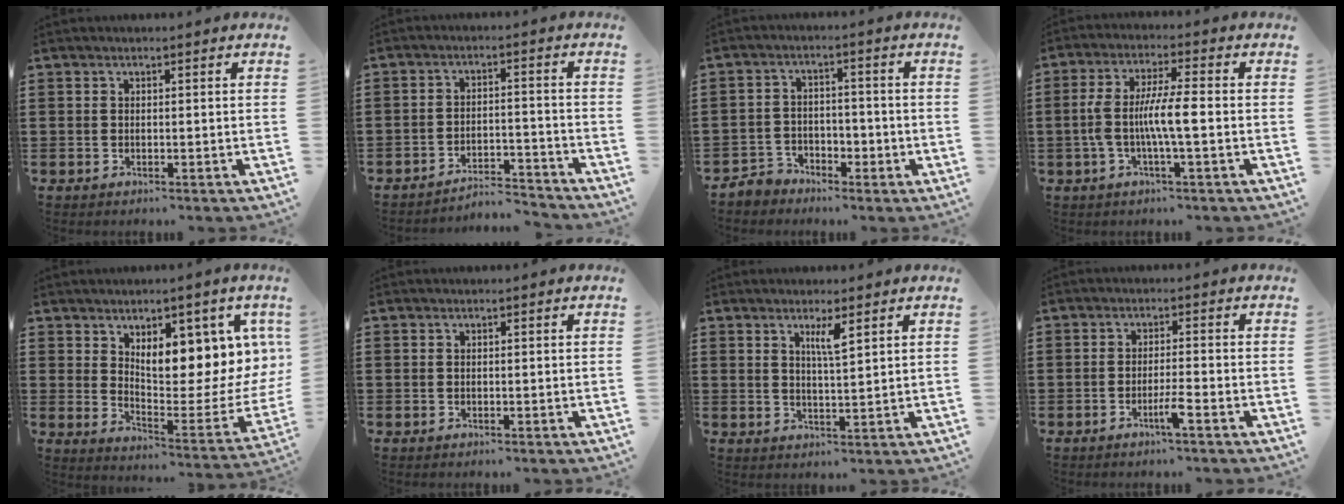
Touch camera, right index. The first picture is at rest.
{"total": 4.1, "force": [-4.1, 0.3, 0.7], "torque": [-0.019, 0.003, -0.086]}
{"total": 3.5, "force": [-2.2, 2.6, 1.0], "torque": [-0.026, 0.013, -0.046]}
{"total": 7.1, "force": [-1.3, 0.9, 7.0], "torque": [-0.144, -0.006, -0.033]}
{"total": 9.5, "force": [5.0, 3.8, 7.1], "torque": [-0.092, -0.071, 0.079]}
{"total": 0.0}
{"total": 3.1, "force": [1.8, 0.3, 2.5], "torque": [-0.046, -0.004, 0.028]}
{"total": 3.1, "force": [-1.8, -0.2, 2.5], "torque": [-0.048, -0.007, -0.035]}